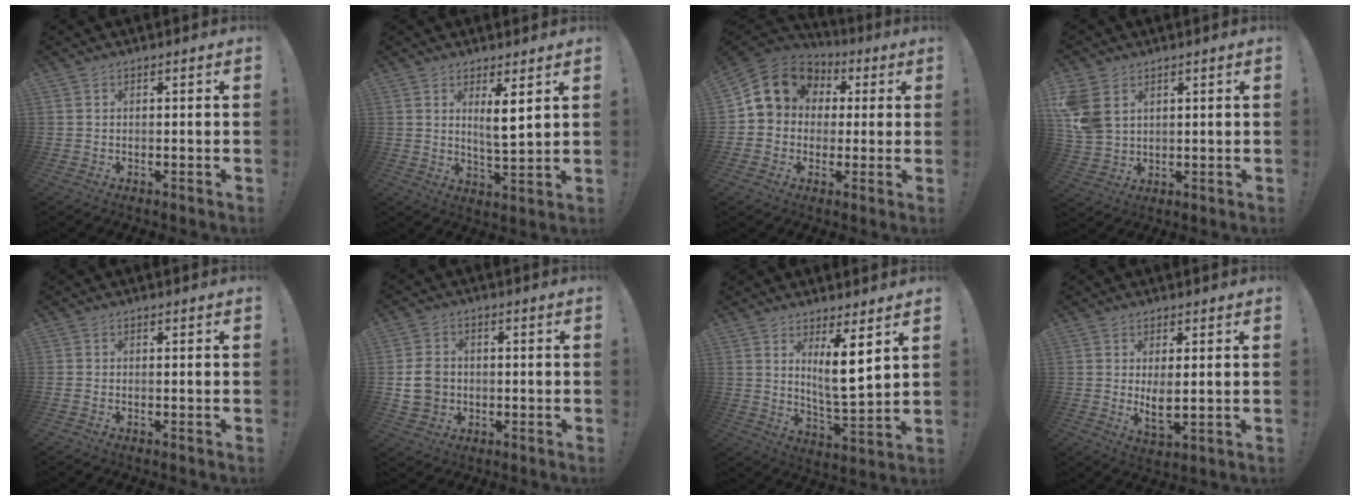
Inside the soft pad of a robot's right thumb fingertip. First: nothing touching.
{"total": 6.4, "force": [3.2, 0.8, 5.5], "torque": [-0.085, -0.021, 0.048]}
{"total": 12.9, "force": [3.7, 10.9, 5.7], "torque": [-0.079, -0.007, 0.076]}
{"total": 9.2, "force": [3.8, 6.6, 5.2], "torque": [-0.115, -0.007, 0.078]}
{"total": 0.5, "force": [-0.4, -0.2, 0.3], "torque": [-0.010, 0.002, -0.005]}
{"total": 7.8, "force": [-0.5, 6.9, 3.6], "torque": [-0.054, 0.014, -0.004]}
{"total": 10.0, "force": [4.4, 1.6, 8.8], "torque": [-0.136, -0.034, 0.075]}
{"total": 5.6, "force": [1.2, 2.0, 5.1], "torque": [-0.076, -0.020, 0.020]}